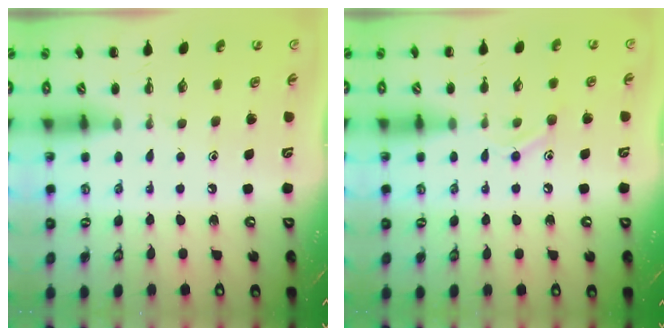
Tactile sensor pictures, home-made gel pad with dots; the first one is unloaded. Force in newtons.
{"total": 7.6, "press": 7.5, "slide": 1.4}